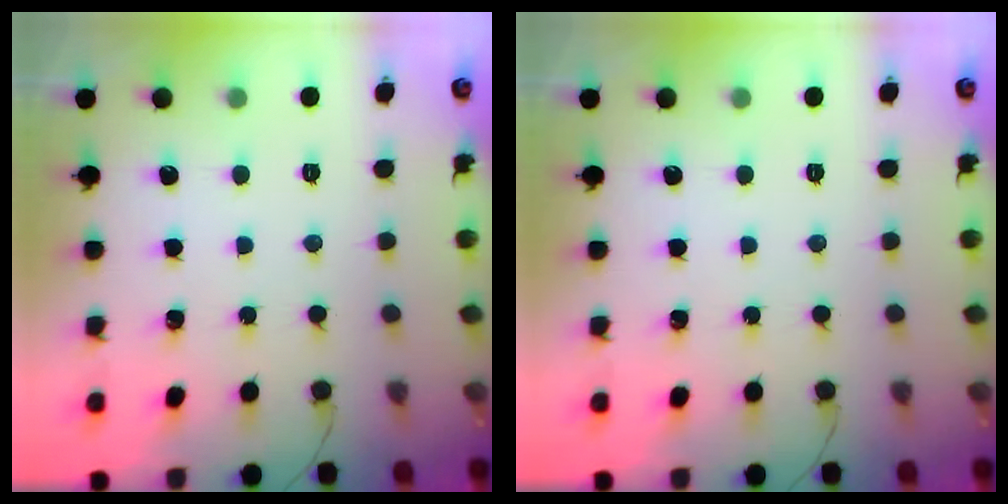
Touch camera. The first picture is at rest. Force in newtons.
{"total": 0.0}